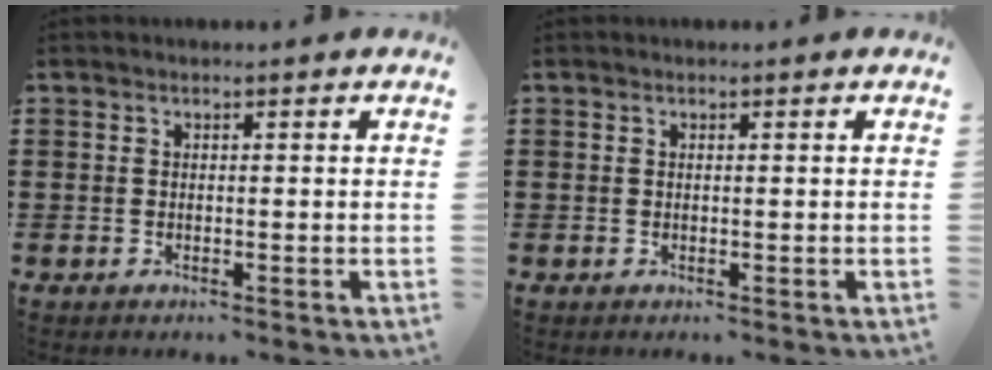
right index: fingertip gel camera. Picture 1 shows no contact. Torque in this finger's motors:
{"motor_torque": [-0.16, -0.22, 0.00, -0.01]}